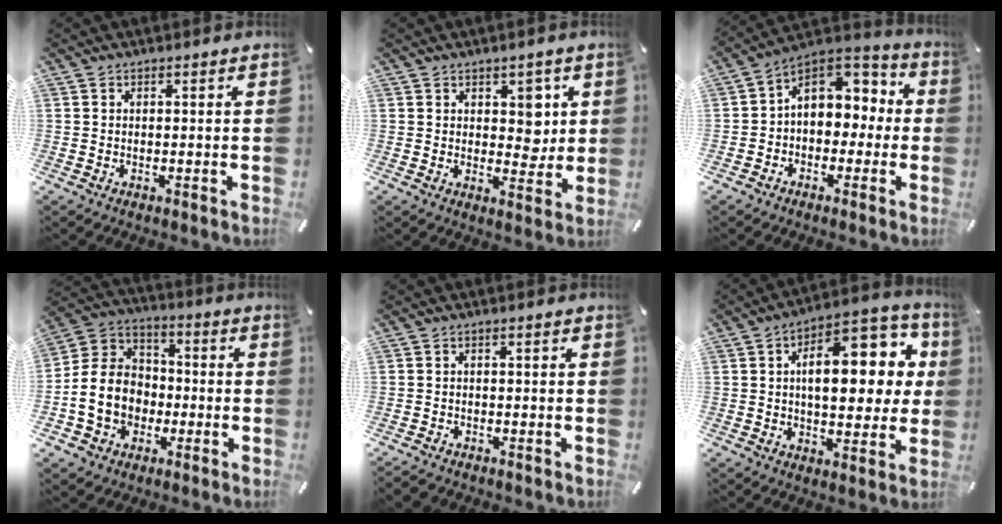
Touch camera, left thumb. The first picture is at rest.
{"total": 6.1, "force": [1.9, 4.7, 3.4], "torque": [-0.023, -0.010, 0.025]}
{"total": 8.7, "force": [1.6, 7.8, 3.6], "torque": [-0.057, -0.005, 0.031]}
{"total": 12.3, "force": [-3.1, 10.7, 5.1], "torque": [-0.116, 0.024, -0.054]}
{"total": 1.5, "force": [-1.4, 0.6, 0.1], "torque": [-0.010, 0.004, -0.032]}
{"total": 18.7, "force": [4.6, 10.0, 15.1], "torque": [-0.193, -0.027, 0.073]}